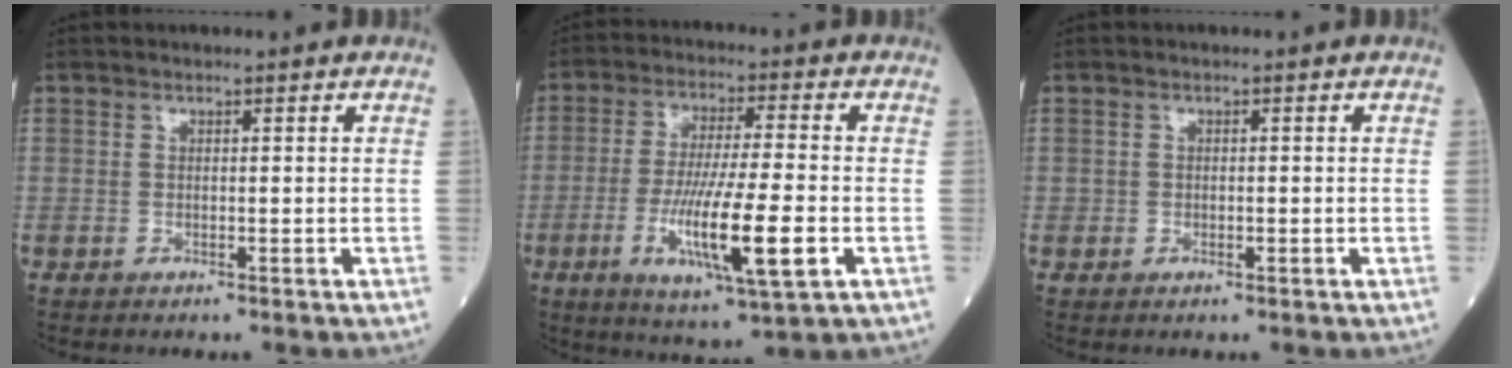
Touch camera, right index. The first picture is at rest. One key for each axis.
{"total": 13.7, "fx": -3.8, "fy": 1.2, "fz": 13.1, "tx": -0.242, "ty": -0.021, "tz": -0.063}
{"total": 0.8, "fx": -0.1, "fy": 0.8, "fz": 0.4, "tx": -0.004, "ty": 0.003, "tz": 0.002}